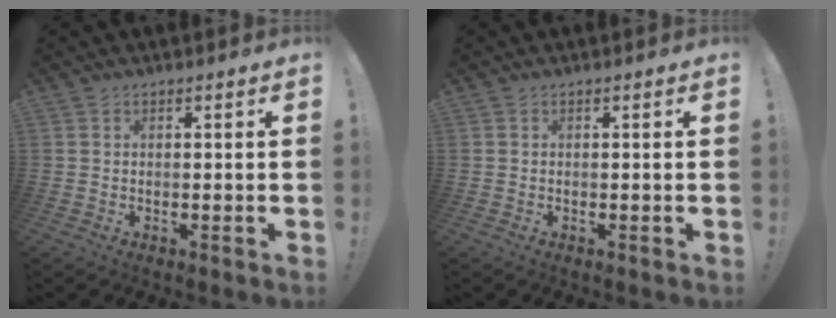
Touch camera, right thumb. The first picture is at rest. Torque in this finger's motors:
{"motor_torque": [-0.05, -0.10, -0.14, 0.05, -0.03]}